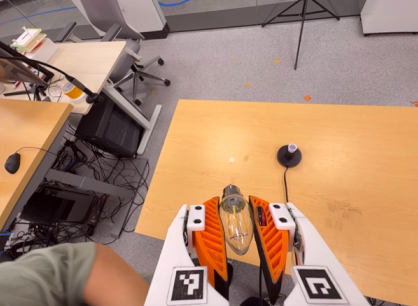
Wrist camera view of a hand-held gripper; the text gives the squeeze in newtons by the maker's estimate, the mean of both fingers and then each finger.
{"total": 20.0, "left": 21.8, "right": 18.1}